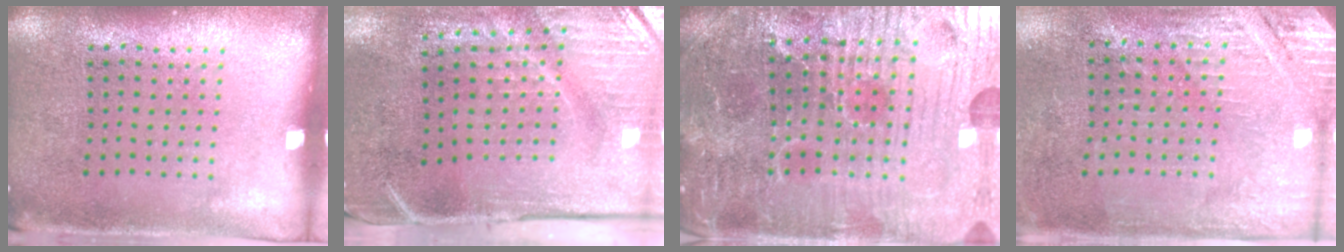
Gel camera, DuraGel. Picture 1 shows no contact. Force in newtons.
{"total": 5.0, "press": 4.1, "slide": 2.8}
{"total": 5.8, "press": 5.5, "slide": 1.8}
{"total": 2.8, "press": 2.7, "slide": 0.9}